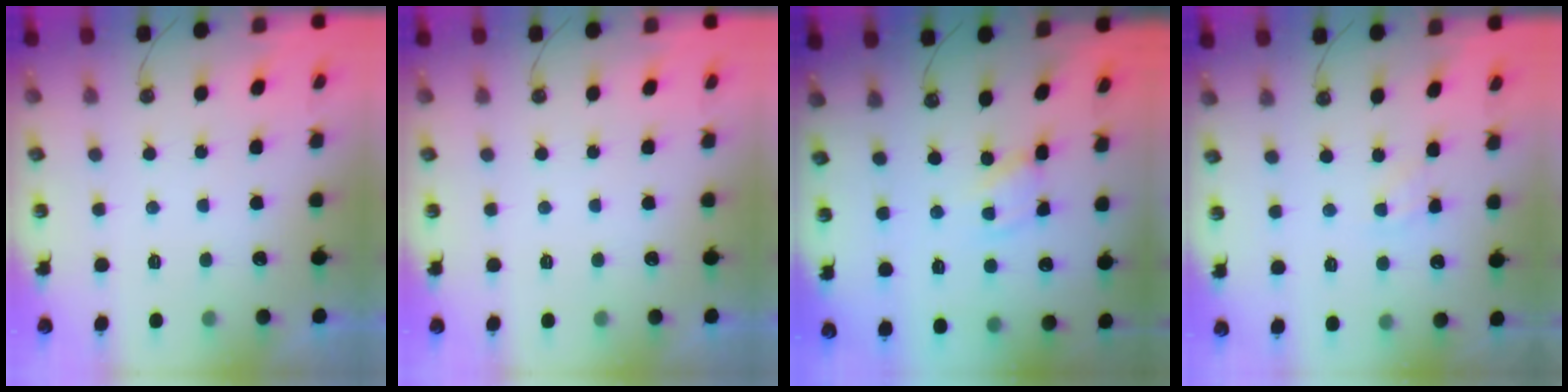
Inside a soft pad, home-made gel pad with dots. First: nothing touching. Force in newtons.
{"total": 0.0}
{"total": 2.5, "press": 2.5, "slide": 0.1}
{"total": 4.4, "press": 4.4, "slide": 0.6}